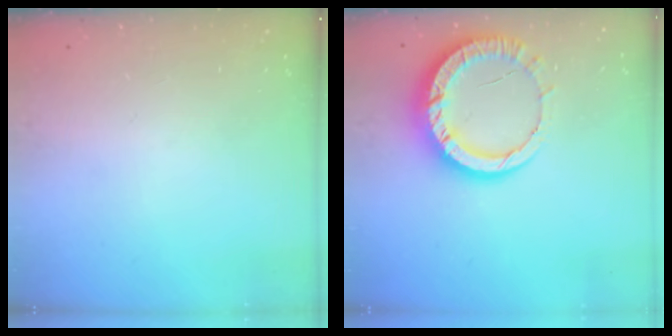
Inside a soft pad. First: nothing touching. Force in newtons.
{"total": 12.7, "press": 12.6, "slide": 1.4}